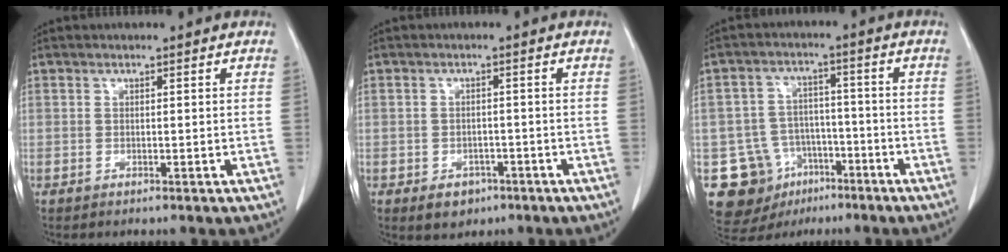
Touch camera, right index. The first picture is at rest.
{"total": 3.5, "force": [-1.9, 2.6, 1.4], "torque": [-0.014, 0.005, -0.016]}
{"total": 12.2, "force": [-6.1, 10.0, 3.5], "torque": [-0.068, 0.037, -0.083]}